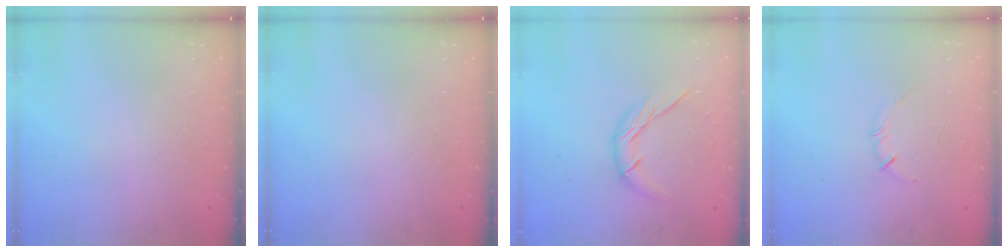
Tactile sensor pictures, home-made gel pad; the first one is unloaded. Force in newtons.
{"total": 0.0}
{"total": 8.7, "press": 8.7, "slide": 0.3}
{"total": 3.3, "press": 3.2, "slide": 0.6}